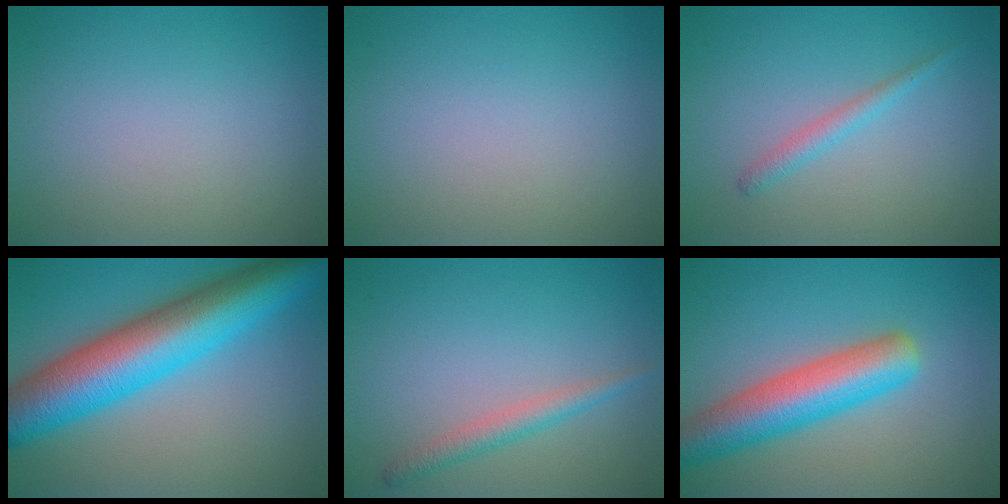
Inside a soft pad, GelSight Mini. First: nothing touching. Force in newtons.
{"total": 0.0}
{"total": 1.5, "press": 1.5, "slide": 0.1}
{"total": 12.1, "press": 12.1, "slide": 0.2}
{"total": 2.0, "press": 2.0, "slide": 0.0}
{"total": 7.2, "press": 7.2, "slide": 0.4}